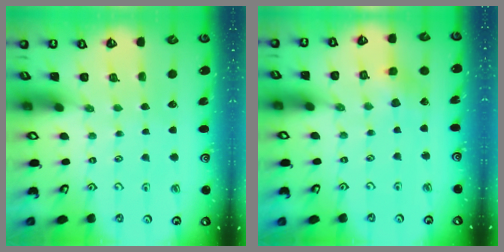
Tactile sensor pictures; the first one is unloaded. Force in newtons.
{"total": 4.1, "press": 4.1, "slide": 0.5}